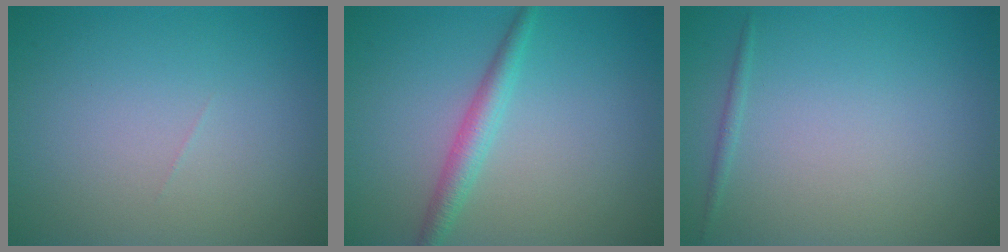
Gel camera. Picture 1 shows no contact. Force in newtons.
{"total": 2.4, "press": 2.4, "slide": 0.1}
{"total": 0.6, "press": 0.6, "slide": 0.1}